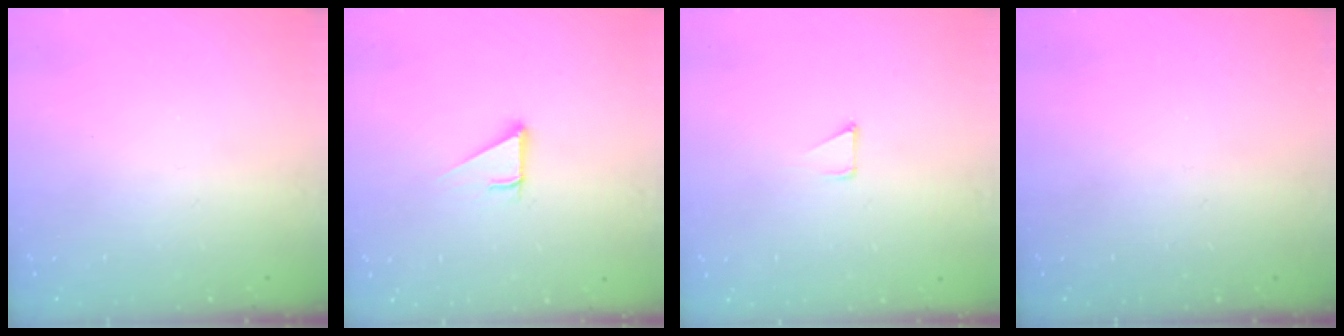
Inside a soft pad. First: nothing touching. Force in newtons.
{"total": 2.8, "press": 2.8, "slide": 0.0}
{"total": 3.4, "press": 3.4, "slide": 0.3}
{"total": 0.0}